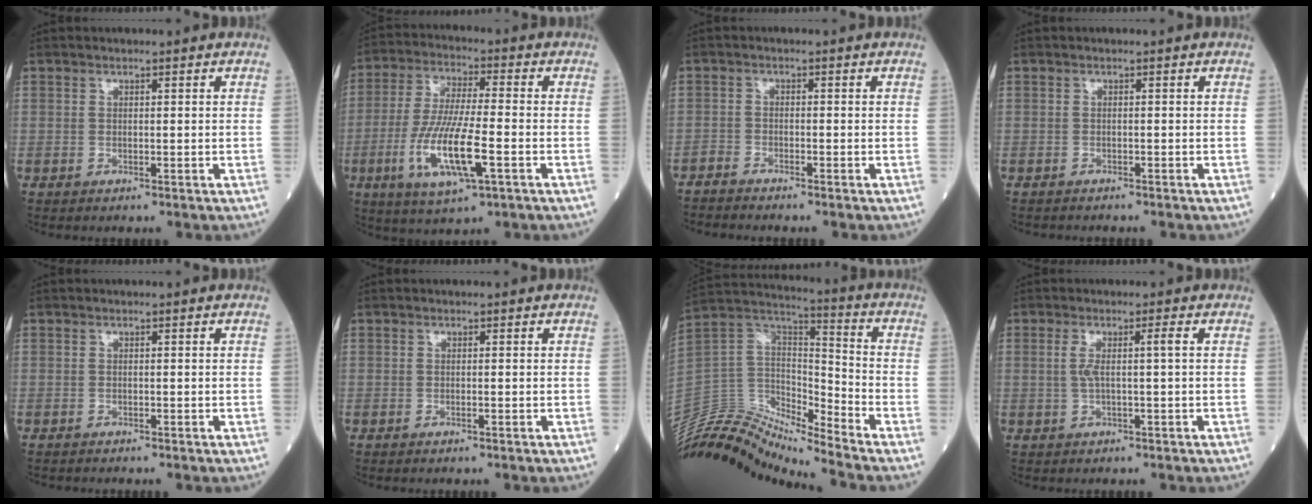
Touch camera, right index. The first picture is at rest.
{"total": 12.5, "force": [-4.0, 1.9, 11.7], "torque": [-0.236, -0.017, -0.074]}
{"total": 2.6, "force": [-2.5, -0.2, 0.3], "torque": [0.001, -0.006, -0.048]}
{"total": 2.0, "force": [-1.8, 0.4, 0.5], "torque": [-0.013, -0.003, -0.025]}
{"total": 0.9, "force": [-0.8, 0.1, 0.2], "torque": [-0.005, -0.002, -0.013]}
{"total": 0.0}
{"total": 15.4, "force": [-14.9, 1.8, 3.6], "torque": [-0.072, 0.076, -0.277]}
{"total": 2.8, "force": [0.2, -0.3, 2.7], "torque": [-0.057, 0.006, 0.005]}